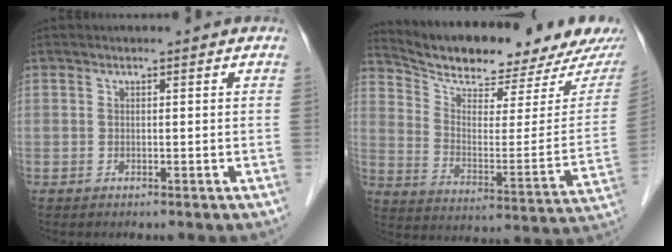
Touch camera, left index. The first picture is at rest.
{"total": 19.0, "force": [17.5, 2.7, 6.9], "torque": [-0.113, -0.044, 0.254]}